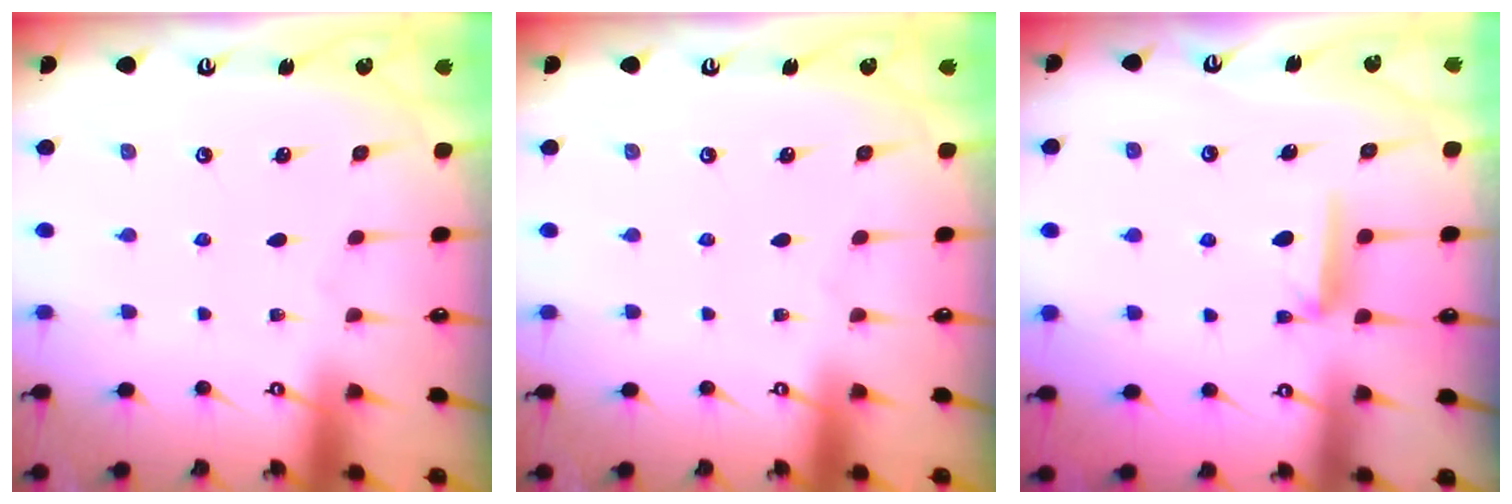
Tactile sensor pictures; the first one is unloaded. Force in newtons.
{"total": 0.0}
{"total": 6.8, "press": 6.8, "slide": 0.3}